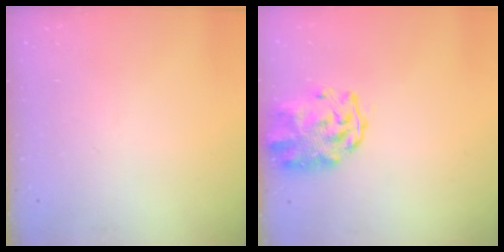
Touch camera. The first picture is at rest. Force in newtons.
{"total": 2.8, "press": 2.7, "slide": 0.7}